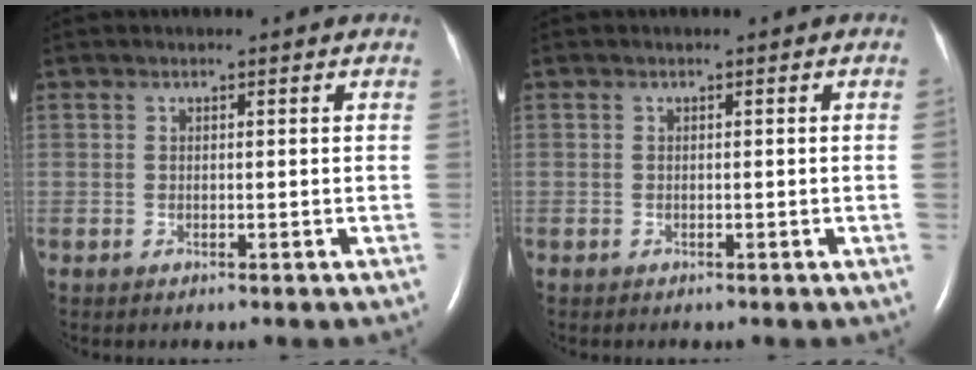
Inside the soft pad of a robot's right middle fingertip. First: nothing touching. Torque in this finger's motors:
{"motor_torque": [0.09, -0.01, -0.92, -0.21]}